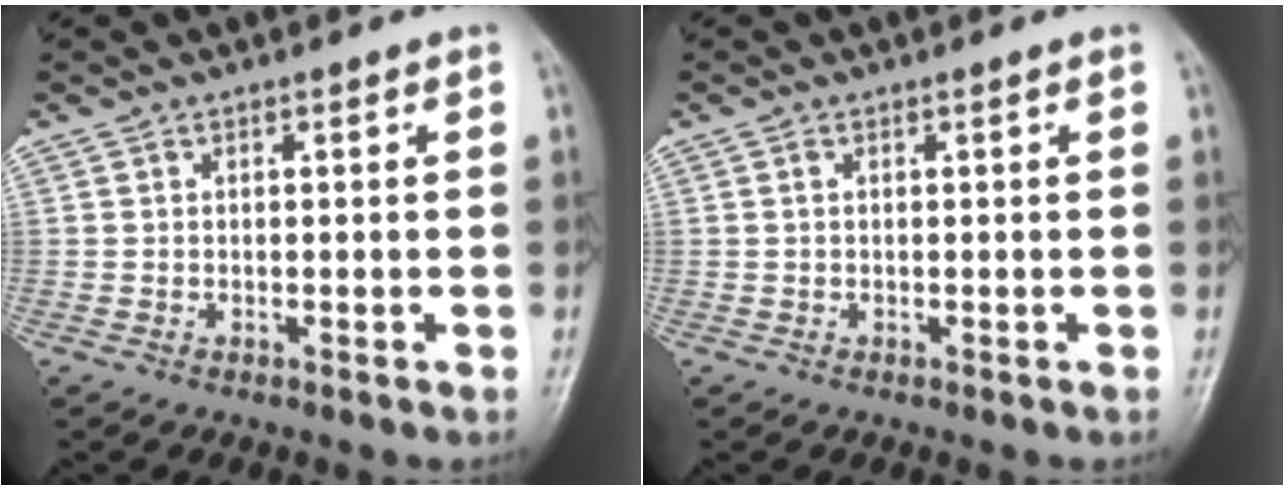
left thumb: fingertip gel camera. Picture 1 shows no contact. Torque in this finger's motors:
{"motor_torque": [-0.50, 0.33, -0.31, -0.10, 0.12]}